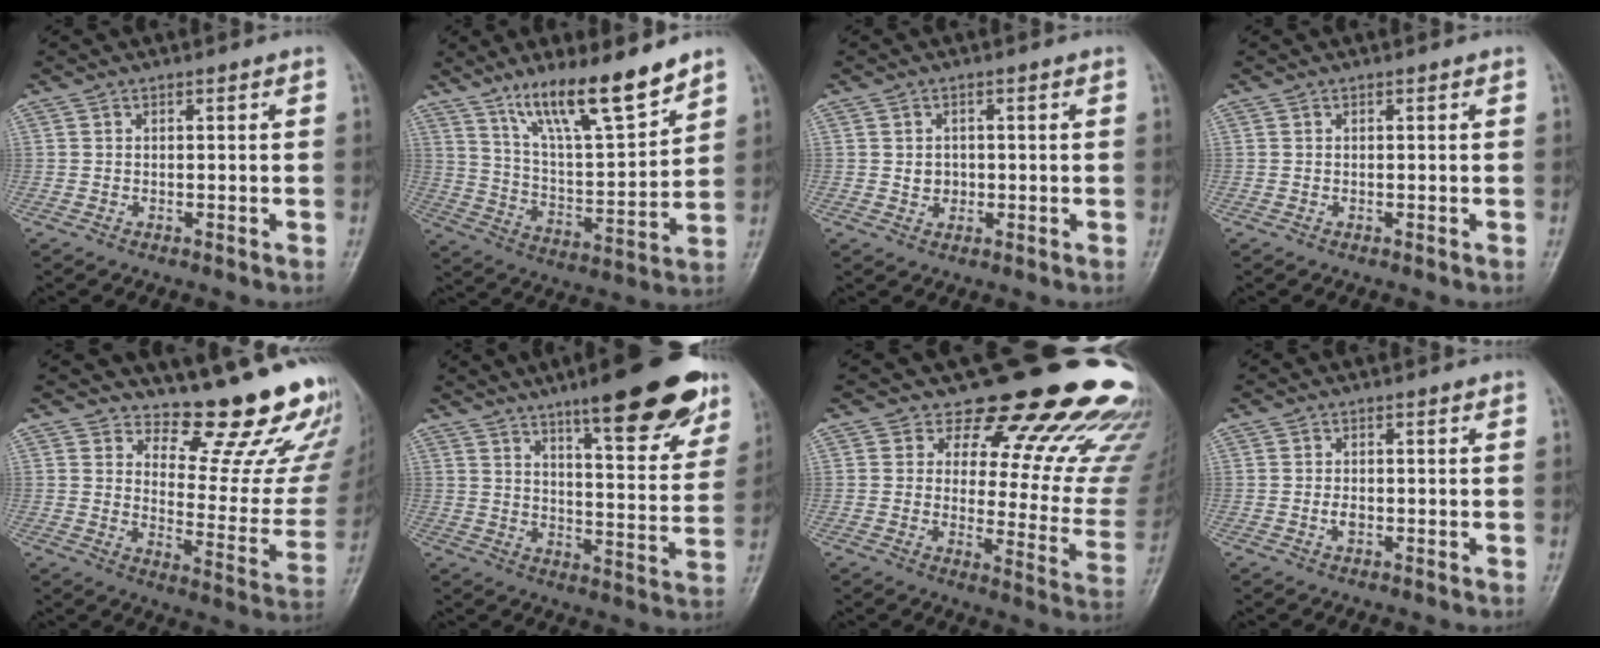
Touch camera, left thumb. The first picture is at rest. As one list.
[{"total": 15.8, "force": [11.4, 3.1, 10.4], "torque": [-0.160, -0.069, 0.209]}, {"total": 2.2, "force": [0.1, 2.0, 1.0], "torque": [-0.004, 0.002, 0.003]}, {"total": 0.0}, {"total": 18.1, "force": [15.5, 5.3, 7.8], "torque": [-0.046, -0.157, 0.191]}, {"total": 20.7, "force": [13.1, 5.1, 15.1], "torque": [-0.170, -0.058, 0.185]}, {"total": 23.9, "force": [19.1, 9.3, 11.0], "torque": [-0.094, -0.126, 0.224]}, {"total": 1.5, "force": [-0.1, 0.9, 1.1], "torque": [-0.016, 0.000, -0.002]}]